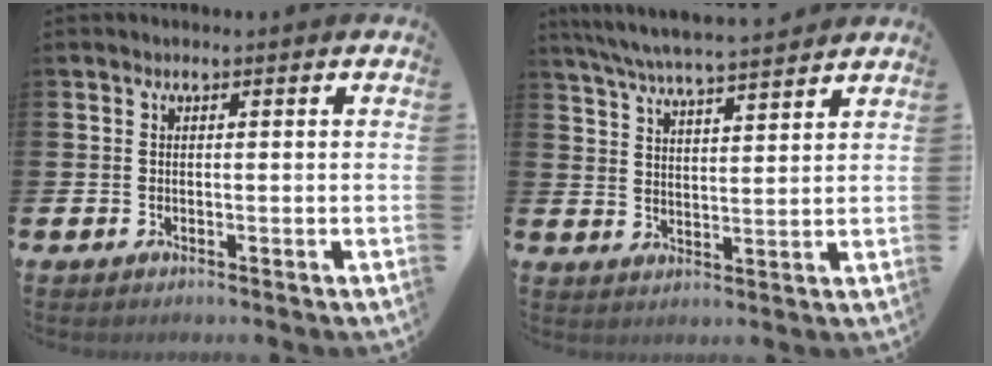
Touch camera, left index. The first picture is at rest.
{"total": 6.4, "force": [6.1, 0.2, 1.8], "torque": [-0.058, -0.033, 0.108]}